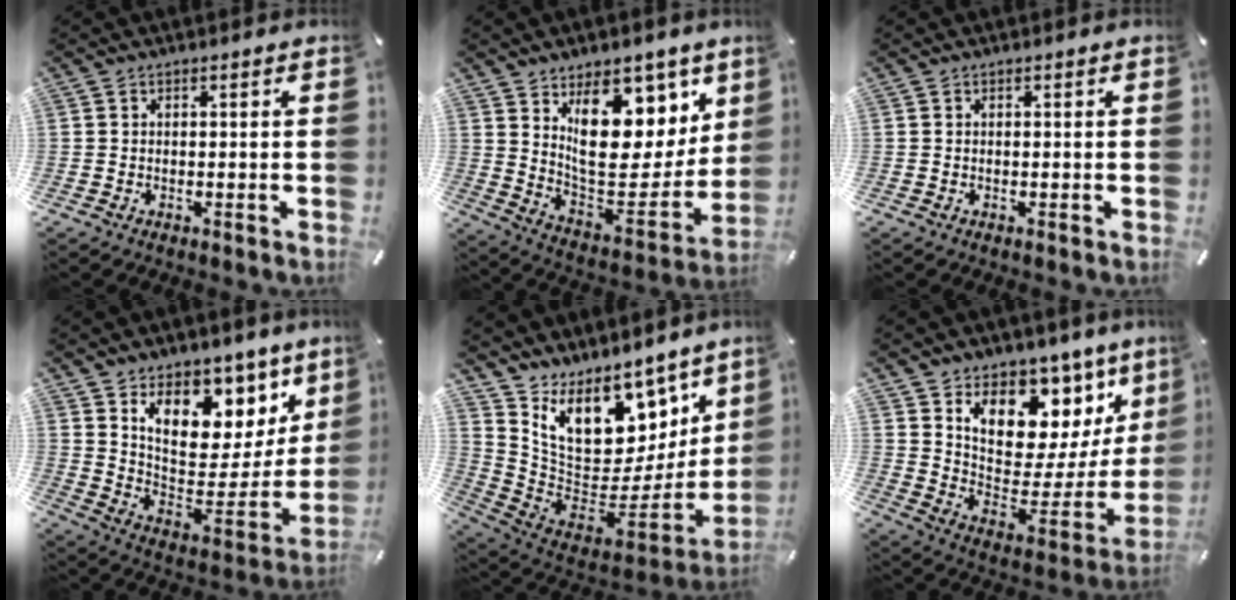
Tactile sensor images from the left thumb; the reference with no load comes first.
{"total": 18.5, "force": [10.5, 10.6, 11.0], "torque": [-0.142, -0.089, 0.188]}
{"total": 0.0}
{"total": 14.5, "force": [9.0, 9.4, 6.5], "torque": [-0.083, -0.083, 0.158]}
{"total": 12.8, "force": [9.0, 8.5, 3.3], "torque": [-0.062, -0.113, 0.171]}
{"total": 12.4, "force": [7.6, 8.6, 4.9], "torque": [-0.059, -0.095, 0.132]}